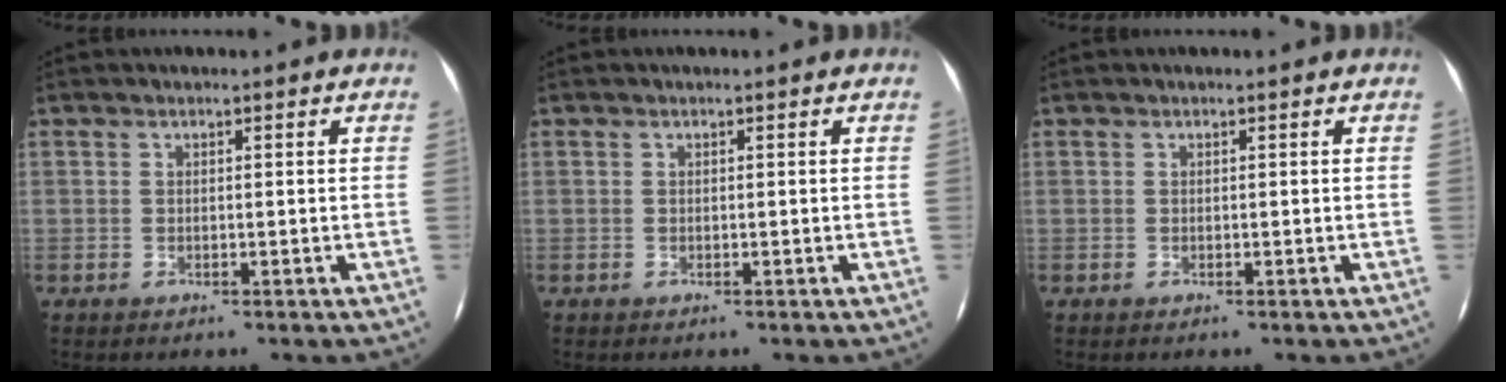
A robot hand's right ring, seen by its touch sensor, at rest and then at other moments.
{"total": 0.0}
{"total": 0.0}